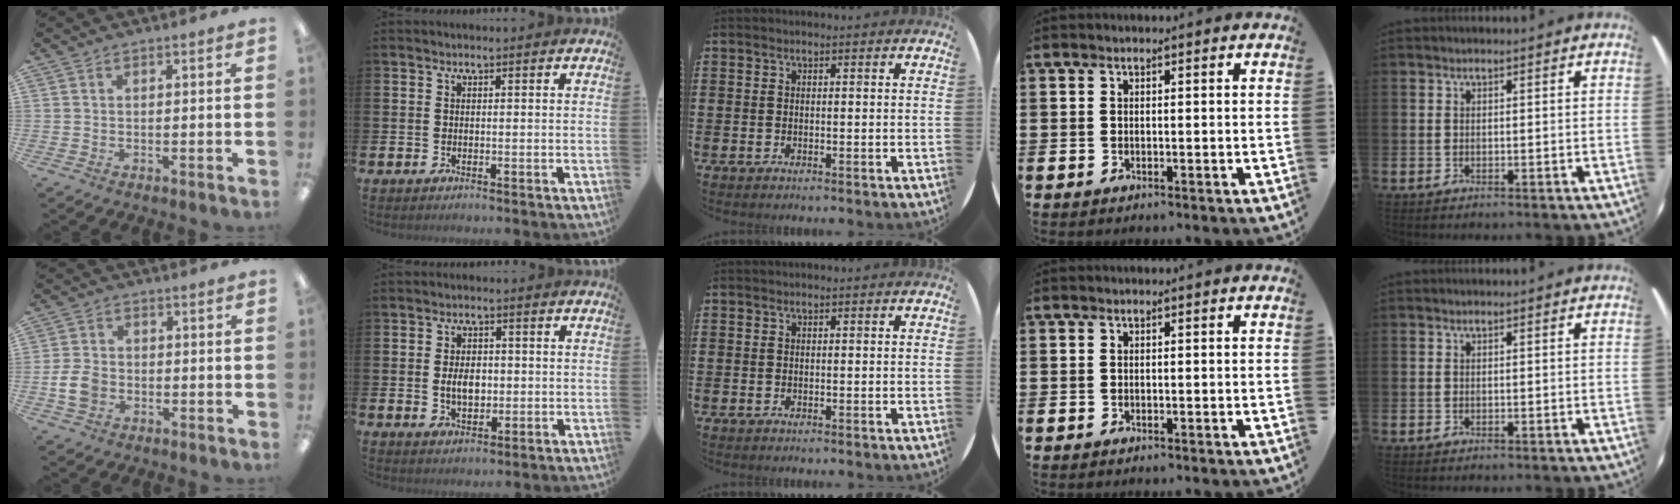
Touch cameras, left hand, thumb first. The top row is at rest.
{"thumb": {"total": 5.8, "force": [-1.5, 4.4, 3.5], "torque": [-0.078, 0.005, -0.028]}, "index": {"total": 4.0, "force": [-0.1, 2.6, 3.0], "torque": [-0.044, 0.003, -0.007]}}